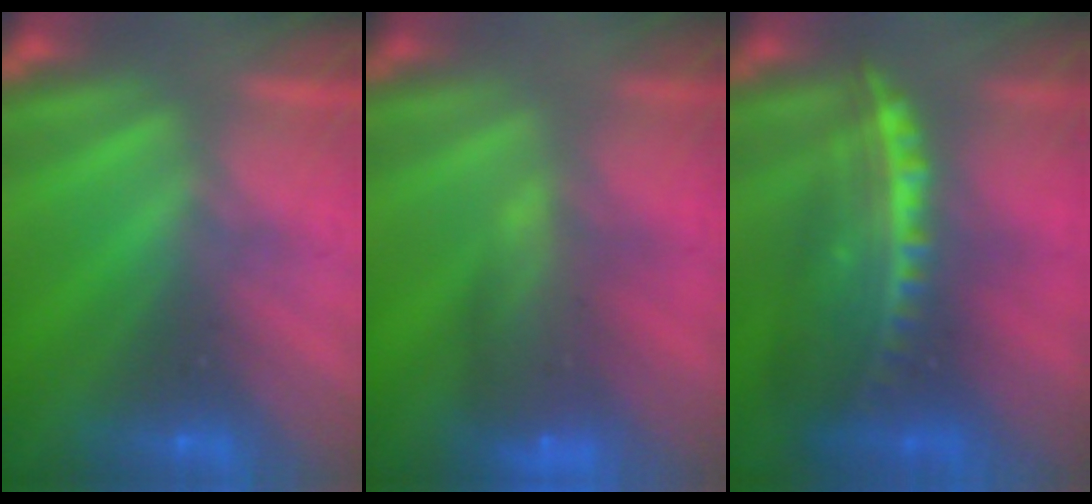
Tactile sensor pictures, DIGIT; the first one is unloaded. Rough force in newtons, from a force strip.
{"total": 8.0}
{"total": 6.5}